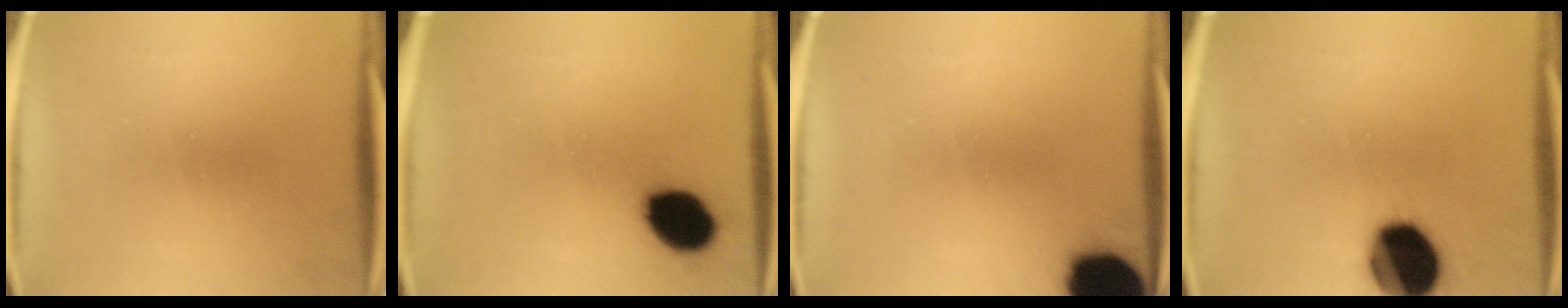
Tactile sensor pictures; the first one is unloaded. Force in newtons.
{"total": 11.2}
{"total": 17.5}
{"total": 17.6}